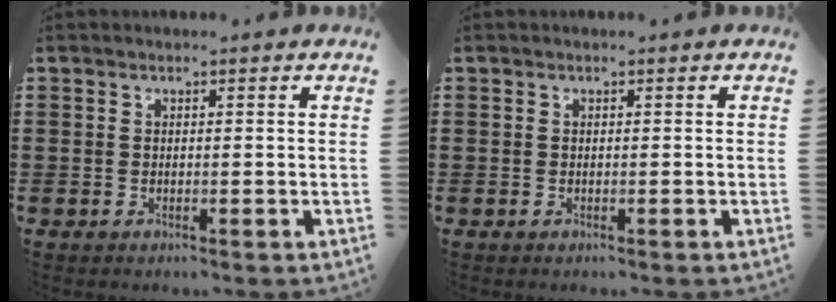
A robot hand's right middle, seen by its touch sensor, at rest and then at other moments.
{"total": 0.0}